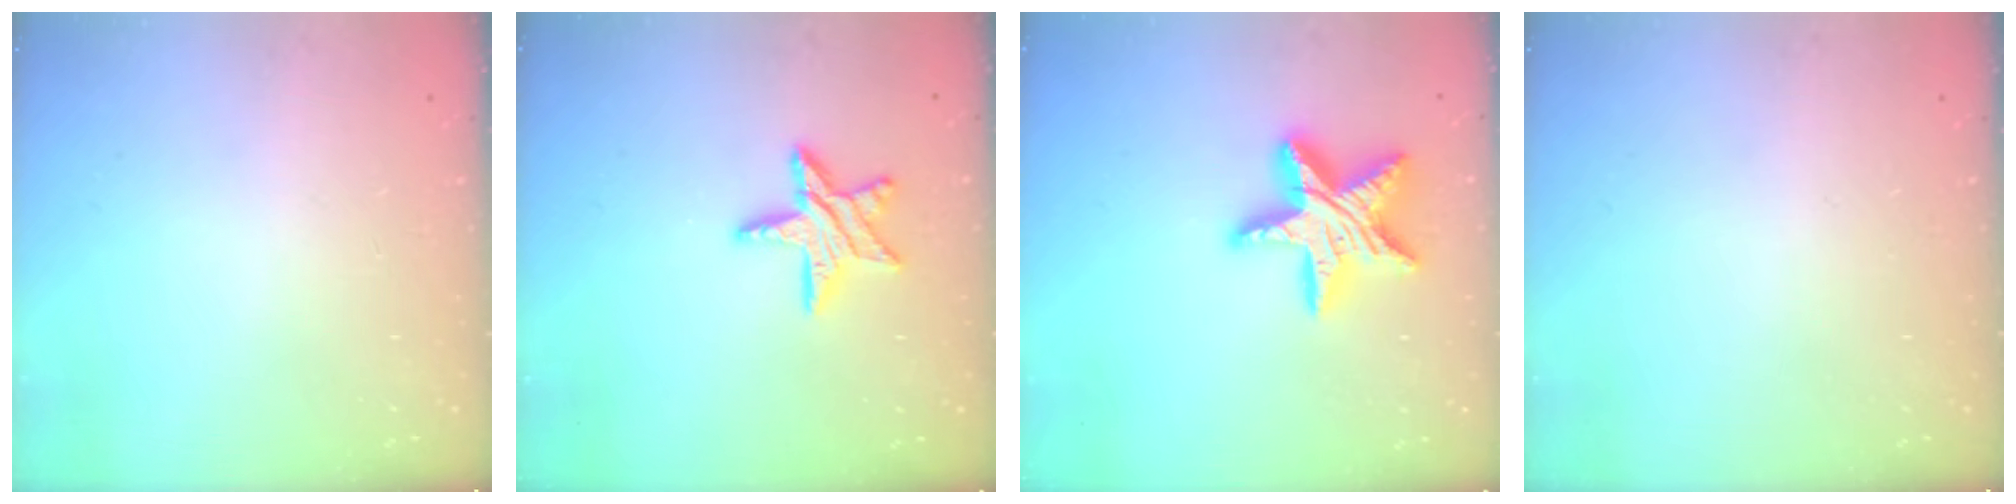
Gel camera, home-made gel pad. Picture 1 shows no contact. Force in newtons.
{"total": 11.5, "press": 11.5, "slide": 1.0}
{"total": 17.3, "press": 17.3, "slide": 1.5}
{"total": 0.0}